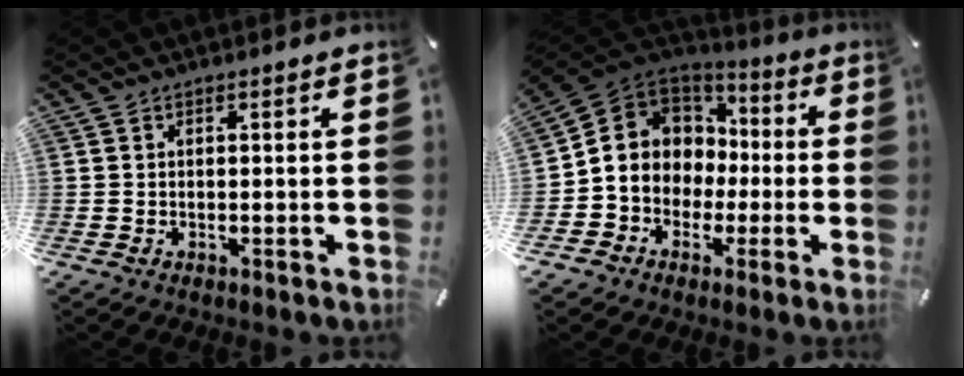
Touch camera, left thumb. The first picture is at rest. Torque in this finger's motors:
{"motor_torque": [1.58, 3.43, 1.15, 0.78, 0.18]}